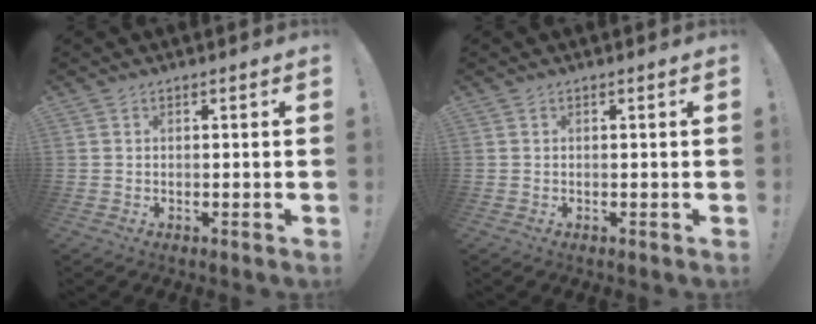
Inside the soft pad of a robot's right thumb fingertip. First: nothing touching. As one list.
[{"total": 0.0}]